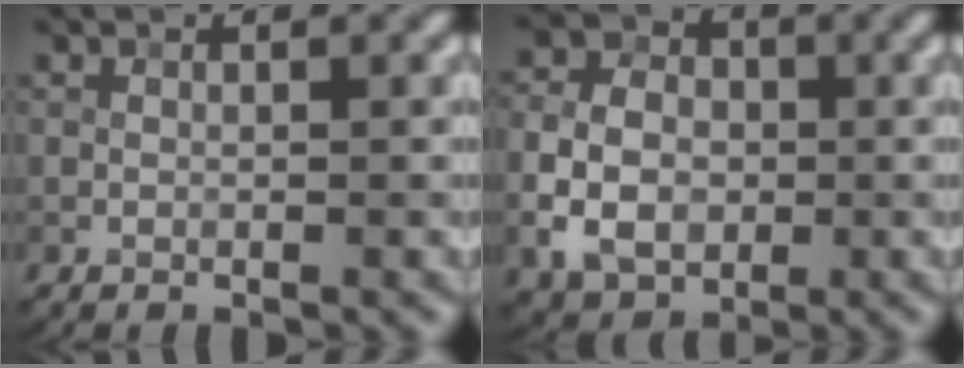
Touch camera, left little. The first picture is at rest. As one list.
[{"total": 5.9, "force": [-1.3, 4.6, 3.6], "torque": [-0.069, 0.003, -0.031]}]